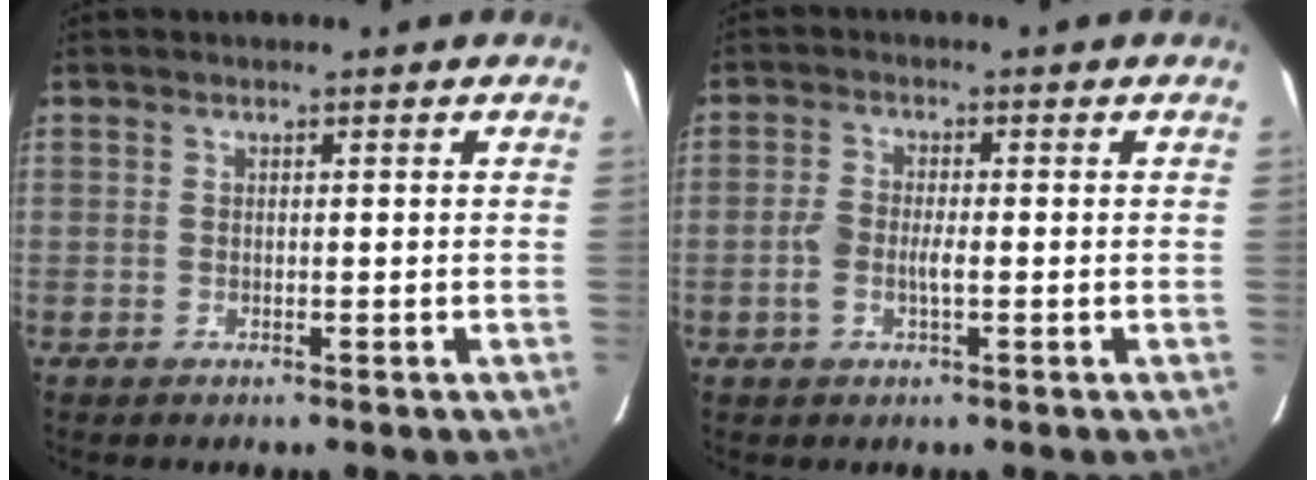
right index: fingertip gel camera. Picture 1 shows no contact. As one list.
[{"total": 3.9, "force": [-1.1, 1.8, 3.3], "torque": [-0.073, 0.002, -0.021]}]